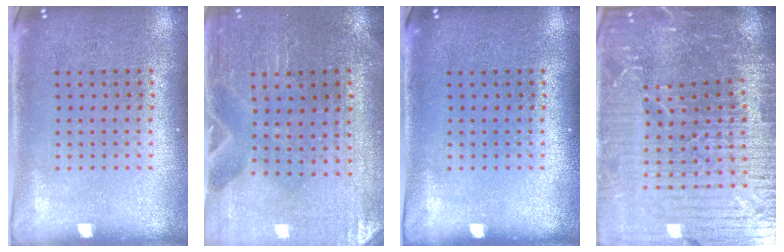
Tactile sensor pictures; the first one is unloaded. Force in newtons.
{"total": 0.6, "press": 0.6, "slide": 0.0}
{"total": 0.0}
{"total": 6.9, "press": 6.0, "slide": 3.4}